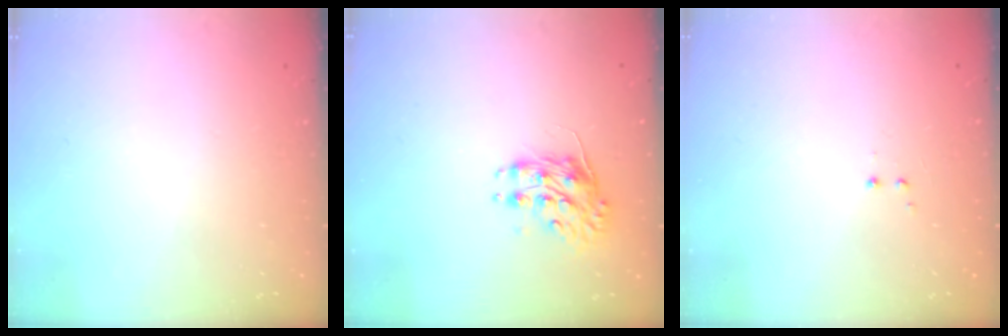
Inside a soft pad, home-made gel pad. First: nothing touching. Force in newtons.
{"total": 8.4, "press": 8.4, "slide": 0.3}
{"total": 1.2, "press": 1.0, "slide": 0.6}